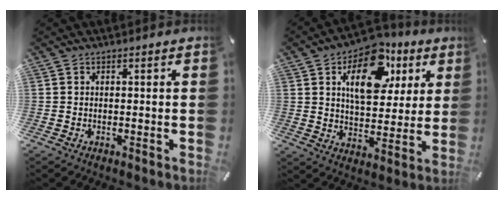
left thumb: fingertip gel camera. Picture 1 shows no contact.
{"total": 15.9, "force": [6.9, 9.8, 10.5], "torque": [-0.144, -0.018, 0.116]}